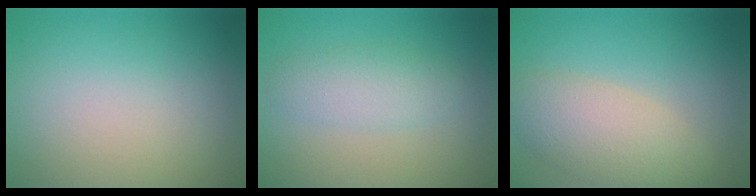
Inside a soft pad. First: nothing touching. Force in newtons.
{"total": 2.9, "press": 2.9, "slide": 0.1}
{"total": 5.0, "press": 5.0, "slide": 0.3}